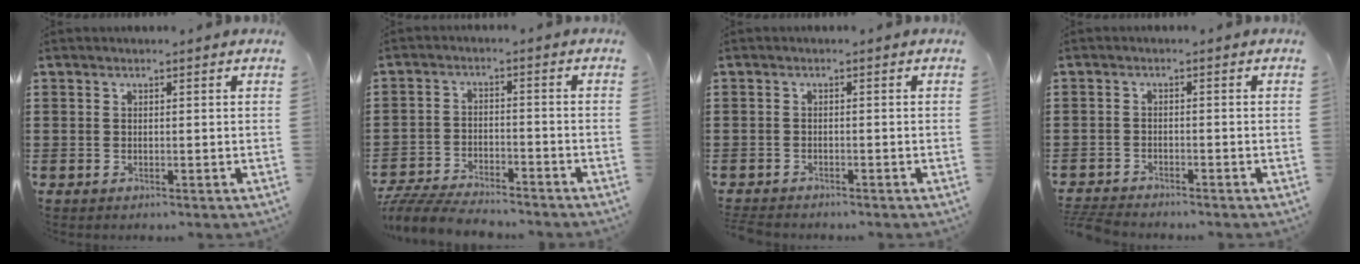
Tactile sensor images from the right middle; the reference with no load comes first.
{"total": 5.8, "force": [-5.6, 0.7, 1.4], "torque": [-0.036, 0.000, -0.112]}
{"total": 1.1, "force": [-1.1, 0.1, 0.1], "torque": [-0.006, -0.001, -0.022]}
{"total": 2.8, "force": [-2.8, 0.1, 0.4], "torque": [-0.022, -0.005, -0.063]}